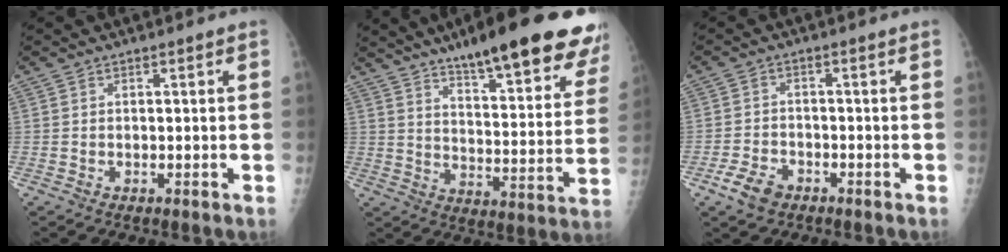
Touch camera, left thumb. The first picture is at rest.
{"total": 25.8, "force": [18.9, 5.5, 16.7], "torque": [-0.198, -0.073, 0.256]}
{"total": 4.7, "force": [-2.8, 2.9, 2.4], "torque": [-0.046, 0.011, -0.048]}